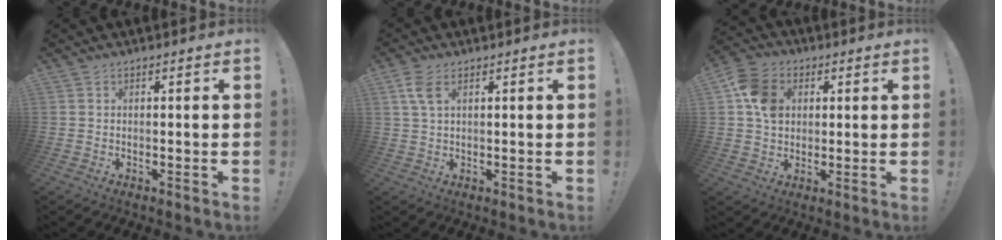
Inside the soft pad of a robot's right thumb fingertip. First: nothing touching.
{"total": 4.6, "force": [2.0, 2.3, 3.5], "torque": [-0.073, -0.004, 0.036]}
{"total": 10.4, "force": [2.3, 8.4, 5.8], "torque": [-0.097, 0.007, 0.046]}